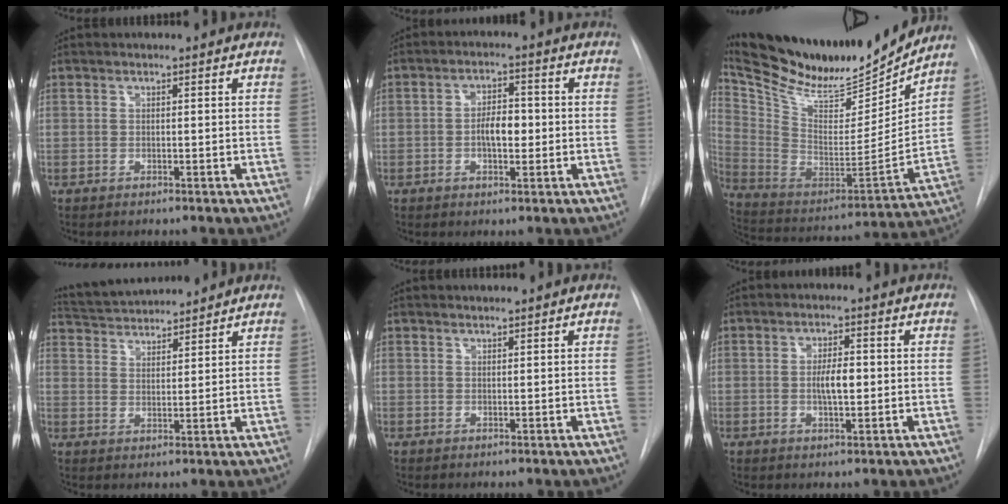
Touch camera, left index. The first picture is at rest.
{"total": 4.5, "force": [-0.6, 2.1, 4.0], "torque": [-0.068, 0.008, -0.009]}
{"total": 23.8, "force": [21.6, 4.6, 8.9], "torque": [-0.169, -0.045, 0.348]}
{"total": 10.0, "force": [9.6, 0.9, 2.4], "torque": [-0.052, 0.026, 0.161]}
{"total": 0.9, "force": [0.9, -0.1, 0.1], "torque": [-0.004, 0.009, 0.020]}
{"total": 4.0, "force": [-0.1, 1.3, 3.8], "torque": [-0.067, 0.001, -0.001]}